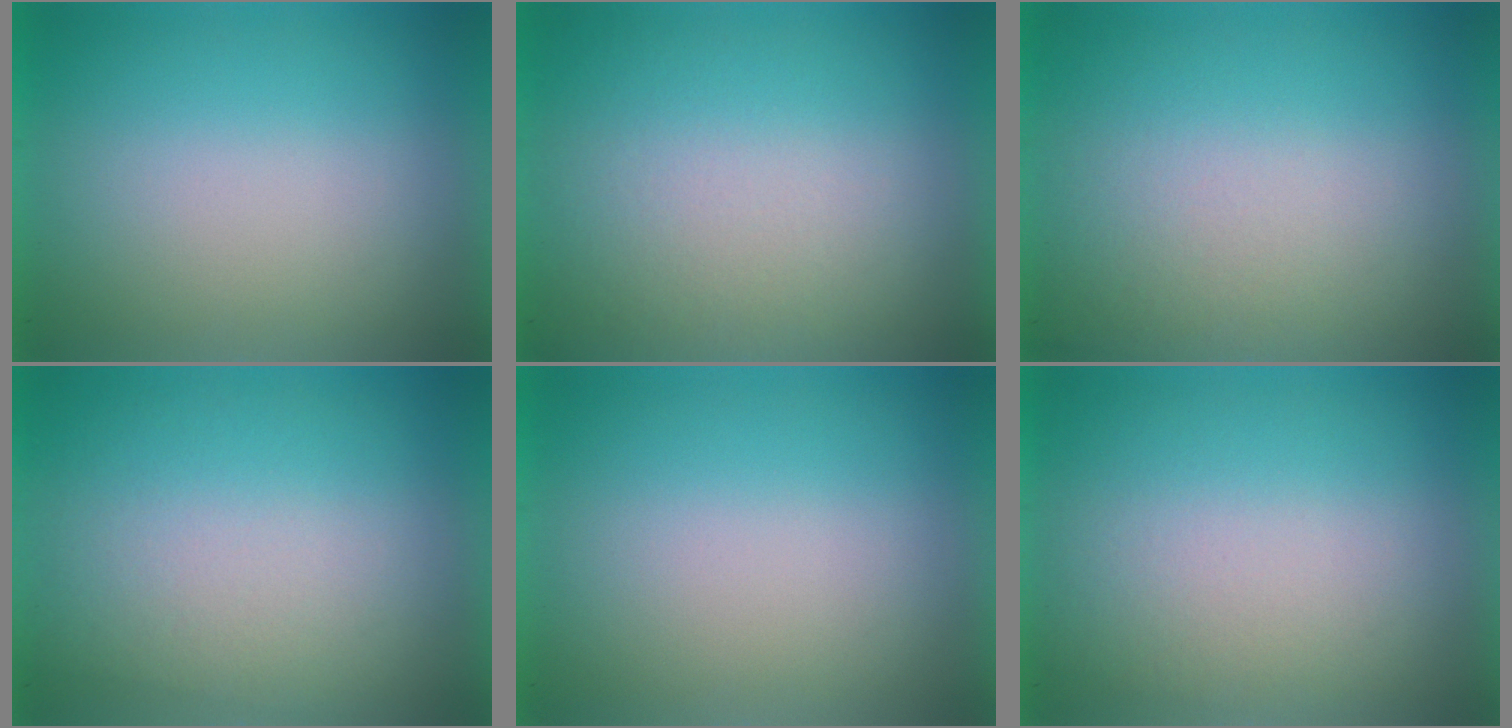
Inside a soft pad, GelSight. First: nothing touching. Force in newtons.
{"total": 2.5}
{"total": 2.5}
{"total": 2.6}
{"total": 0.0}
{"total": 1.4}